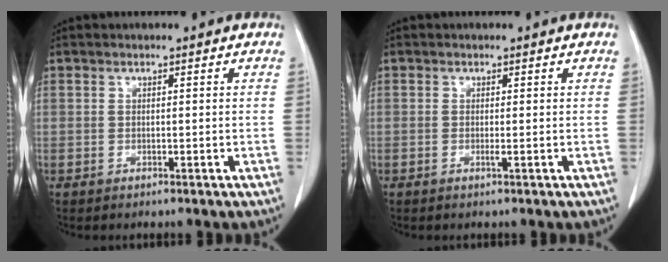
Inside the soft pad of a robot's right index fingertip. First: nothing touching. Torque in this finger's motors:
{"motor_torque": [0.30, 0.03, 0.16, 0.04]}